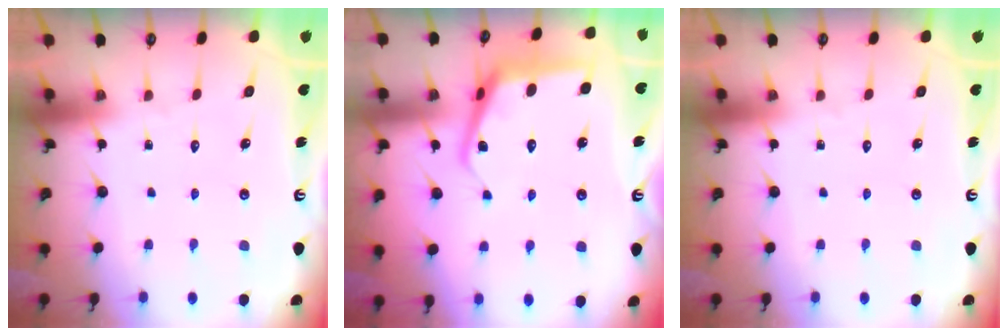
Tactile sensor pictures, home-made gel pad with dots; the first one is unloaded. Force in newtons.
{"total": 10.0, "press": 10.0, "slide": 1.1}
{"total": 0.0}